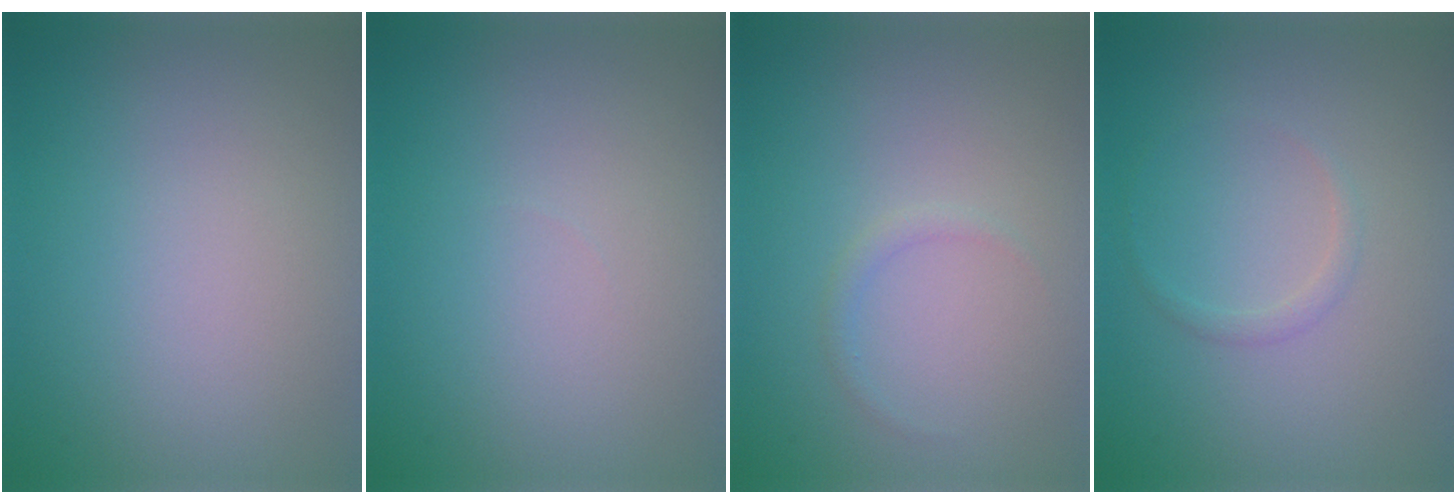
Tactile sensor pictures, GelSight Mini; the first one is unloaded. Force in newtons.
{"total": 0.0}
{"total": 0.8, "press": 0.8, "slide": 0.2}
{"total": 1.0, "press": 1.0, "slide": 0.1}